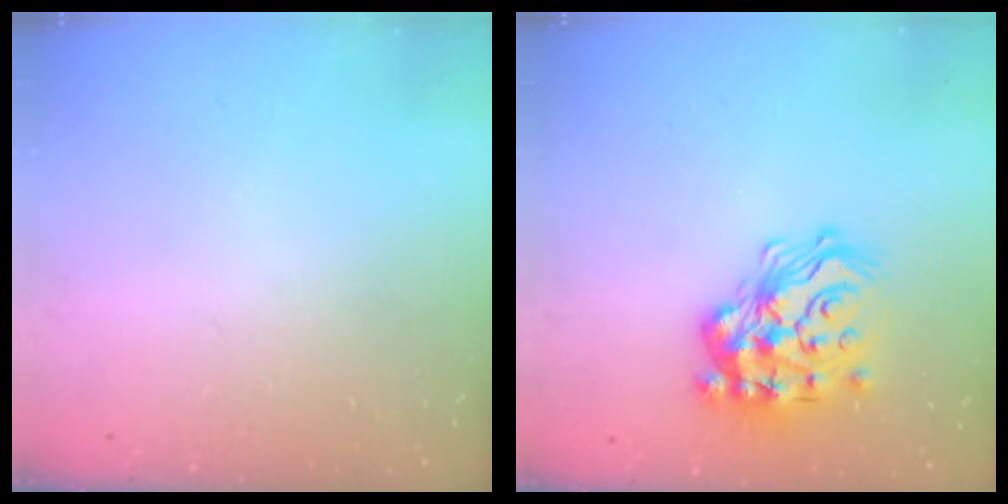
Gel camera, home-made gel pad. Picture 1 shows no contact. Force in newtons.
{"total": 20.1, "press": 20.0, "slide": 2.2}